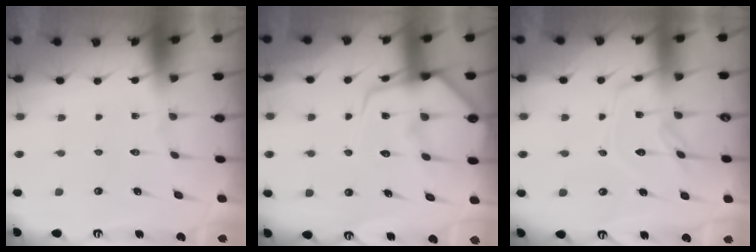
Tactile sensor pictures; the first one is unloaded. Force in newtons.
{"total": 9.9, "press": 9.8, "slide": 1.1}
{"total": 12.7, "press": 12.7, "slide": 0.6}